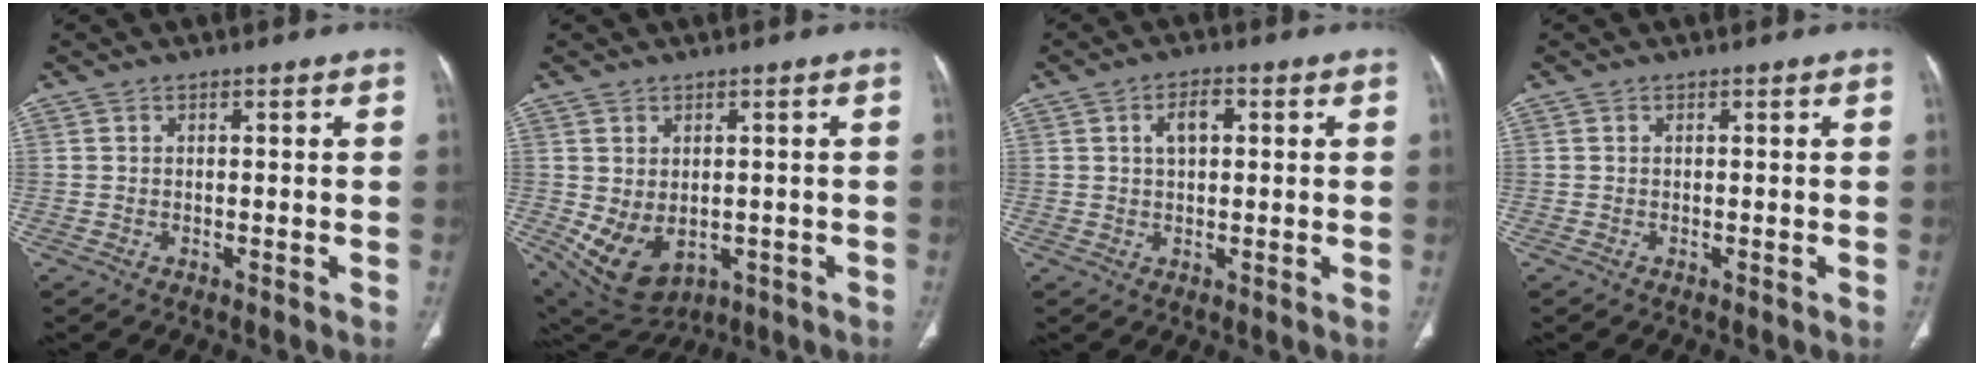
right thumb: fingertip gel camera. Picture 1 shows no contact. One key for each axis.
{"total": 10.0, "fx": -1.8, "fy": 7.1, "fz": 6.9, "tx": -0.111, "ty": -0.003, "tz": 0.002}
{"total": 4.0, "fx": 1.1, "fy": 2.3, "fz": 3.1, "tx": -0.052, "ty": 0.006, "tz": 0.017}
{"total": 0.0}